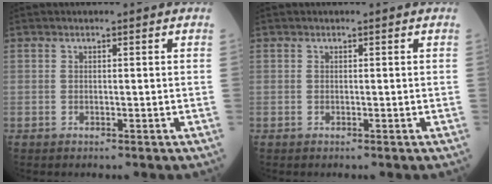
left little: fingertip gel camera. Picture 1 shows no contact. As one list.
[{"total": 0.0}]